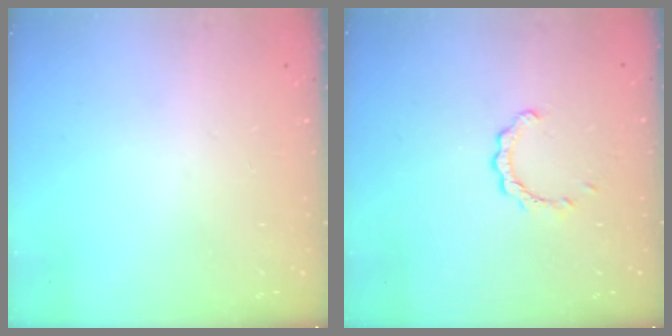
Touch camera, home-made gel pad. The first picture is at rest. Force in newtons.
{"total": 2.8, "press": 2.7, "slide": 0.4}